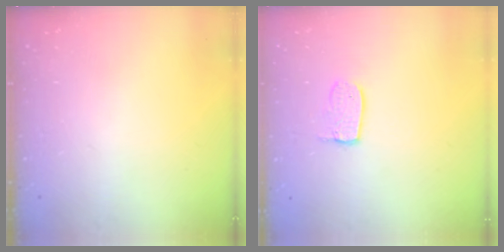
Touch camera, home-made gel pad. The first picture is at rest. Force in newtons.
{"total": 5.5, "press": 5.5, "slide": 0.4}